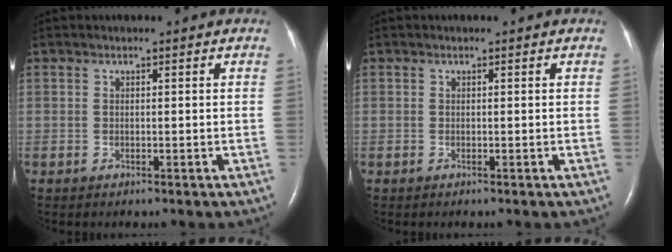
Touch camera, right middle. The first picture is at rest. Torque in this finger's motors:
{"motor_torque": [-0.07, 0.01, -0.01, -0.01]}